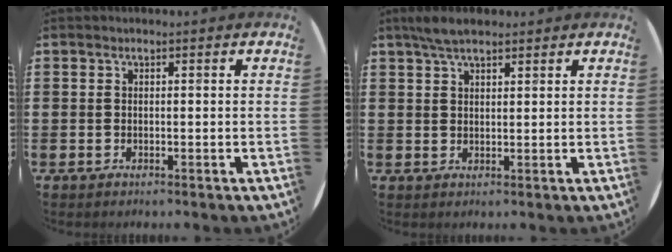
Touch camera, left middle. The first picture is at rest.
{"total": 3.9, "force": [3.1, 1.3, 2.0], "torque": [-0.046, 0.005, 0.057]}